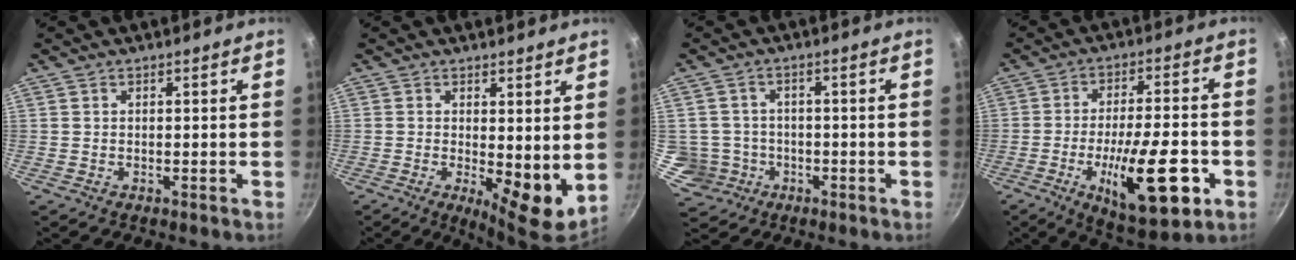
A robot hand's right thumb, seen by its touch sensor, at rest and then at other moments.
{"total": 8.6, "force": [0.4, 3.1, 8.0], "torque": [-0.105, -0.025, 0.013]}
{"total": 6.0, "force": [-1.6, 5.7, 0.8], "torque": [0.008, 0.019, -0.020]}
{"total": 18.6, "force": [-6.1, 6.3, 16.4], "torque": [-0.243, 0.018, -0.089]}